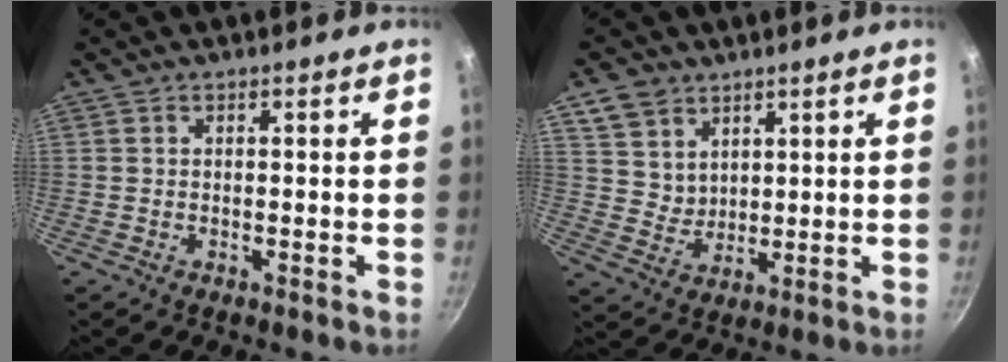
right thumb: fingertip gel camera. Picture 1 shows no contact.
{"total": 7.1, "force": [4.3, 5.1, 2.3], "torque": [-0.021, -0.013, 0.091]}